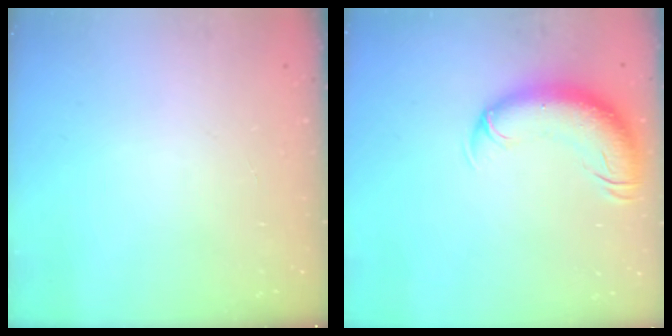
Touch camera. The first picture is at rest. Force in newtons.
{"total": 11.3, "press": 10.9, "slide": 3.0}